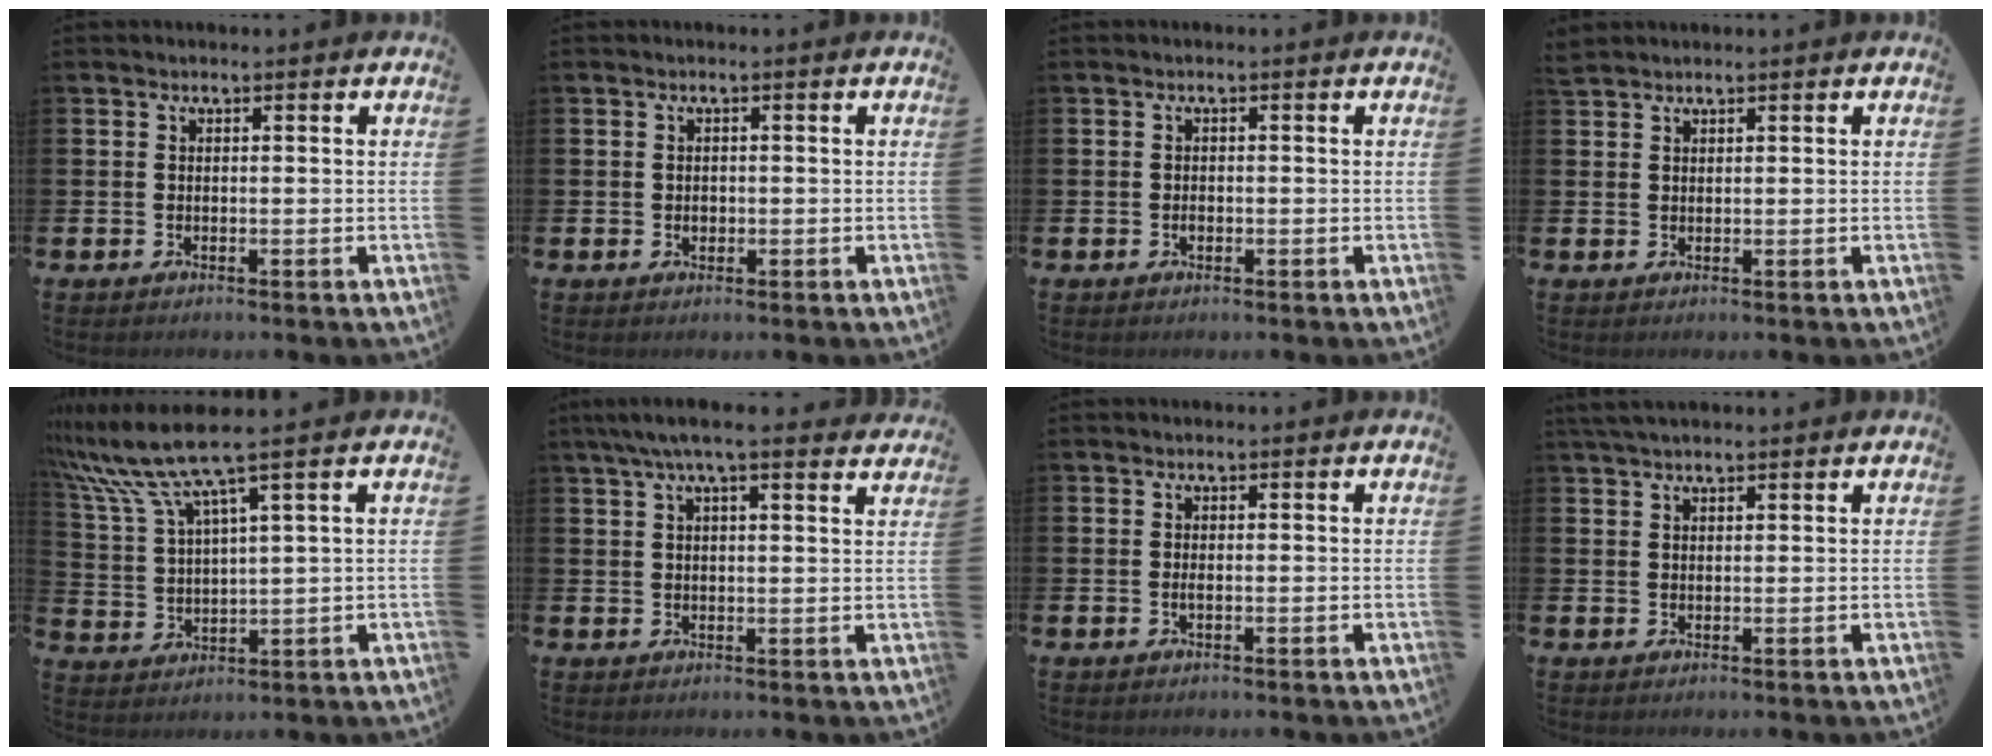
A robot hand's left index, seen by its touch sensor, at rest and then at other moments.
{"total": 0.8, "force": [0.0, 0.7, 0.4], "torque": [-0.002, 0.003, -0.003]}
{"total": 0.8, "force": [-0.2, 0.6, 0.6], "torque": [-0.005, -0.001, -0.007]}
{"total": 1.3, "force": [1.3, 0.3, 0.0], "torque": [0.004, 0.001, 0.023]}
{"total": 8.6, "force": [6.5, 0.6, 5.6], "torque": [-0.137, -0.027, 0.110]}
{"total": 5.9, "force": [5.1, 0.7, 2.8], "torque": [-0.051, -0.013, 0.088]}
{"total": 0.6, "force": [-0.1, 0.1, 0.6], "torque": [-0.013, -0.002, -0.001]}
{"total": 2.5, "force": [2.1, 0.6, 1.1], "torque": [-0.018, 0.000, 0.037]}